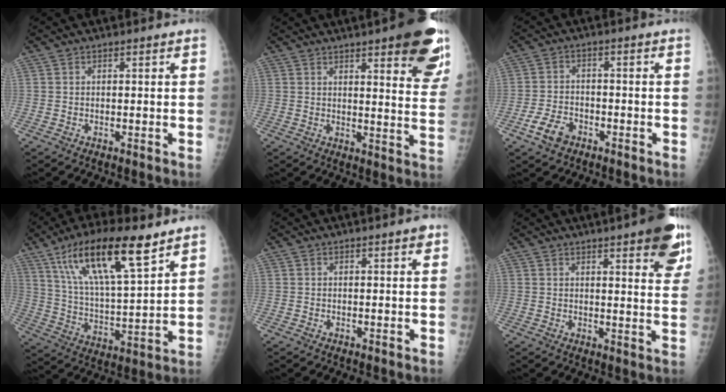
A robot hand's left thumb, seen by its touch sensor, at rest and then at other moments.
{"total": 17.2, "force": [10.2, 4.4, 13.2], "torque": [-0.135, -0.046, 0.117]}
{"total": 5.4, "force": [-3.1, 3.4, 2.7], "torque": [-0.049, 0.019, -0.055]}
{"total": 19.0, "force": [11.3, 4.8, 14.5], "torque": [-0.246, -0.038, 0.211]}
{"total": 1.1, "force": [0.6, 0.2, 0.9], "torque": [-0.013, 0.001, 0.005]}
{"total": 12.3, "force": [6.9, 3.1, 9.6], "torque": [-0.091, -0.026, 0.081]}